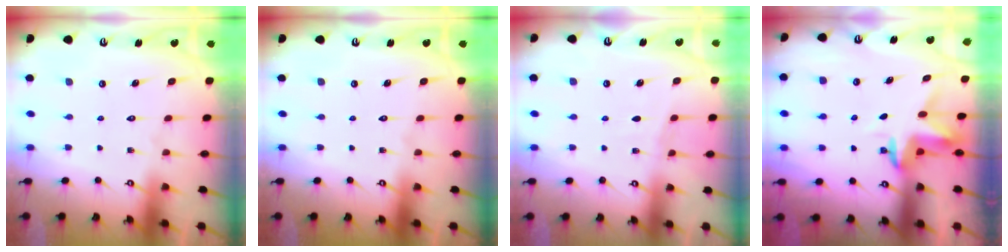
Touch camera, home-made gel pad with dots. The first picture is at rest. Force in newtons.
{"total": 0.0}
{"total": 2.4, "press": 2.4, "slide": 0.4}
{"total": 3.6, "press": 3.6, "slide": 0.2}